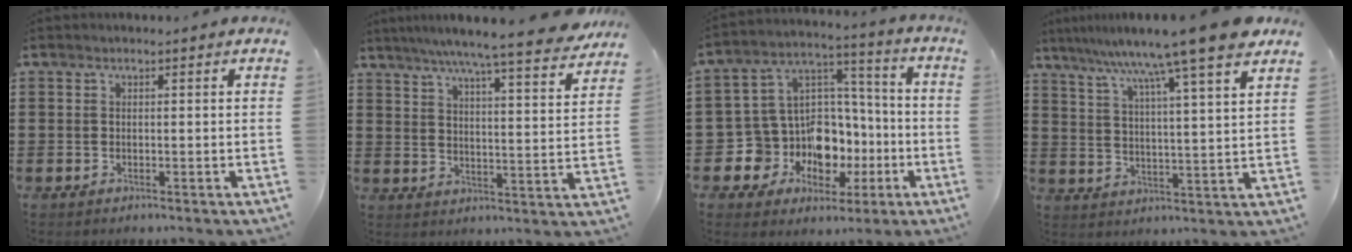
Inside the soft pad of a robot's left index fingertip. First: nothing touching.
{"total": 7.5, "force": [6.5, -0.7, 3.7], "torque": [-0.085, -0.040, 0.106]}
{"total": 11.6, "force": [-4.3, 10.0, 4.0], "torque": [-0.127, -0.005, -0.066]}
{"total": 10.7, "force": [8.9, -1.2, 5.8], "torque": [-0.129, -0.054, 0.139]}